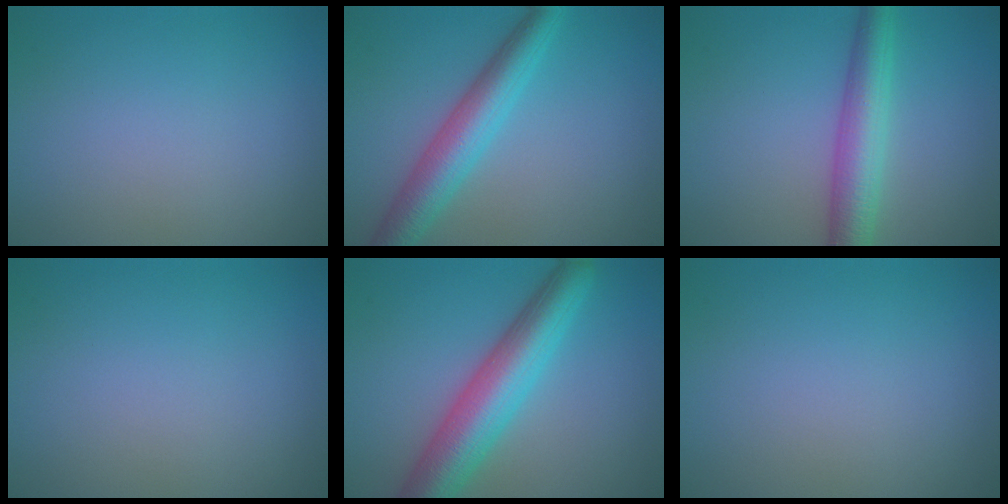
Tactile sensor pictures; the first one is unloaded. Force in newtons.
{"total": 5.3, "press": 5.3, "slide": 0.2}
{"total": 4.9, "press": 4.9, "slide": 0.1}
{"total": 0.0}
{"total": 7.6, "press": 7.6, "slide": 0.1}
{"total": 0.0}